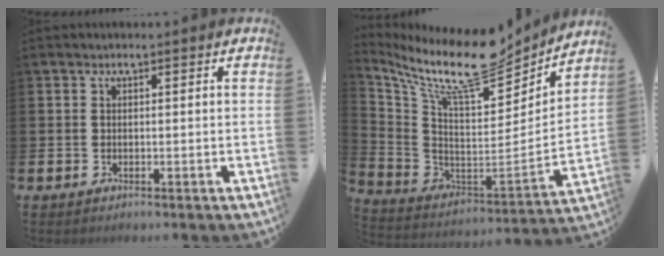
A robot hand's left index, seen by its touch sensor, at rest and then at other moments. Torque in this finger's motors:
{"motor_torque": [1.12, -1.02, 0.74, 0.21]}